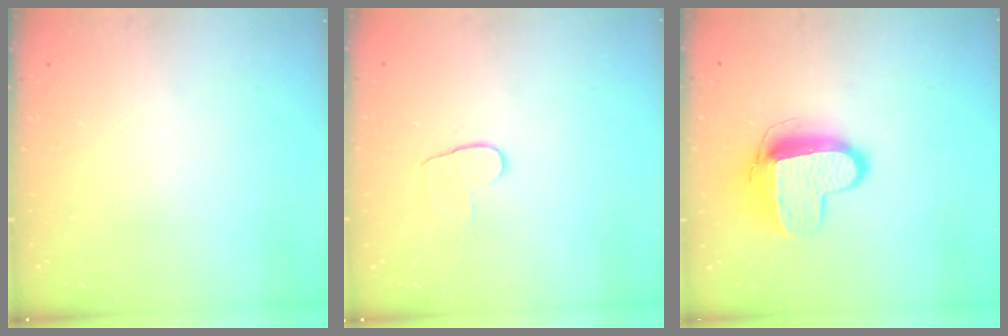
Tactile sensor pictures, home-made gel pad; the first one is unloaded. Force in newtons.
{"total": 5.3, "press": 5.3, "slide": 0.5}
{"total": 11.1, "press": 11.0, "slide": 1.3}